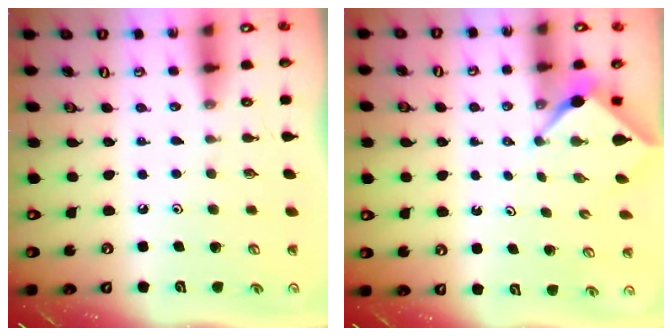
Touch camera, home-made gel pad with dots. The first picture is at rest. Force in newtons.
{"total": 2.4, "press": 2.4, "slide": 0.4}